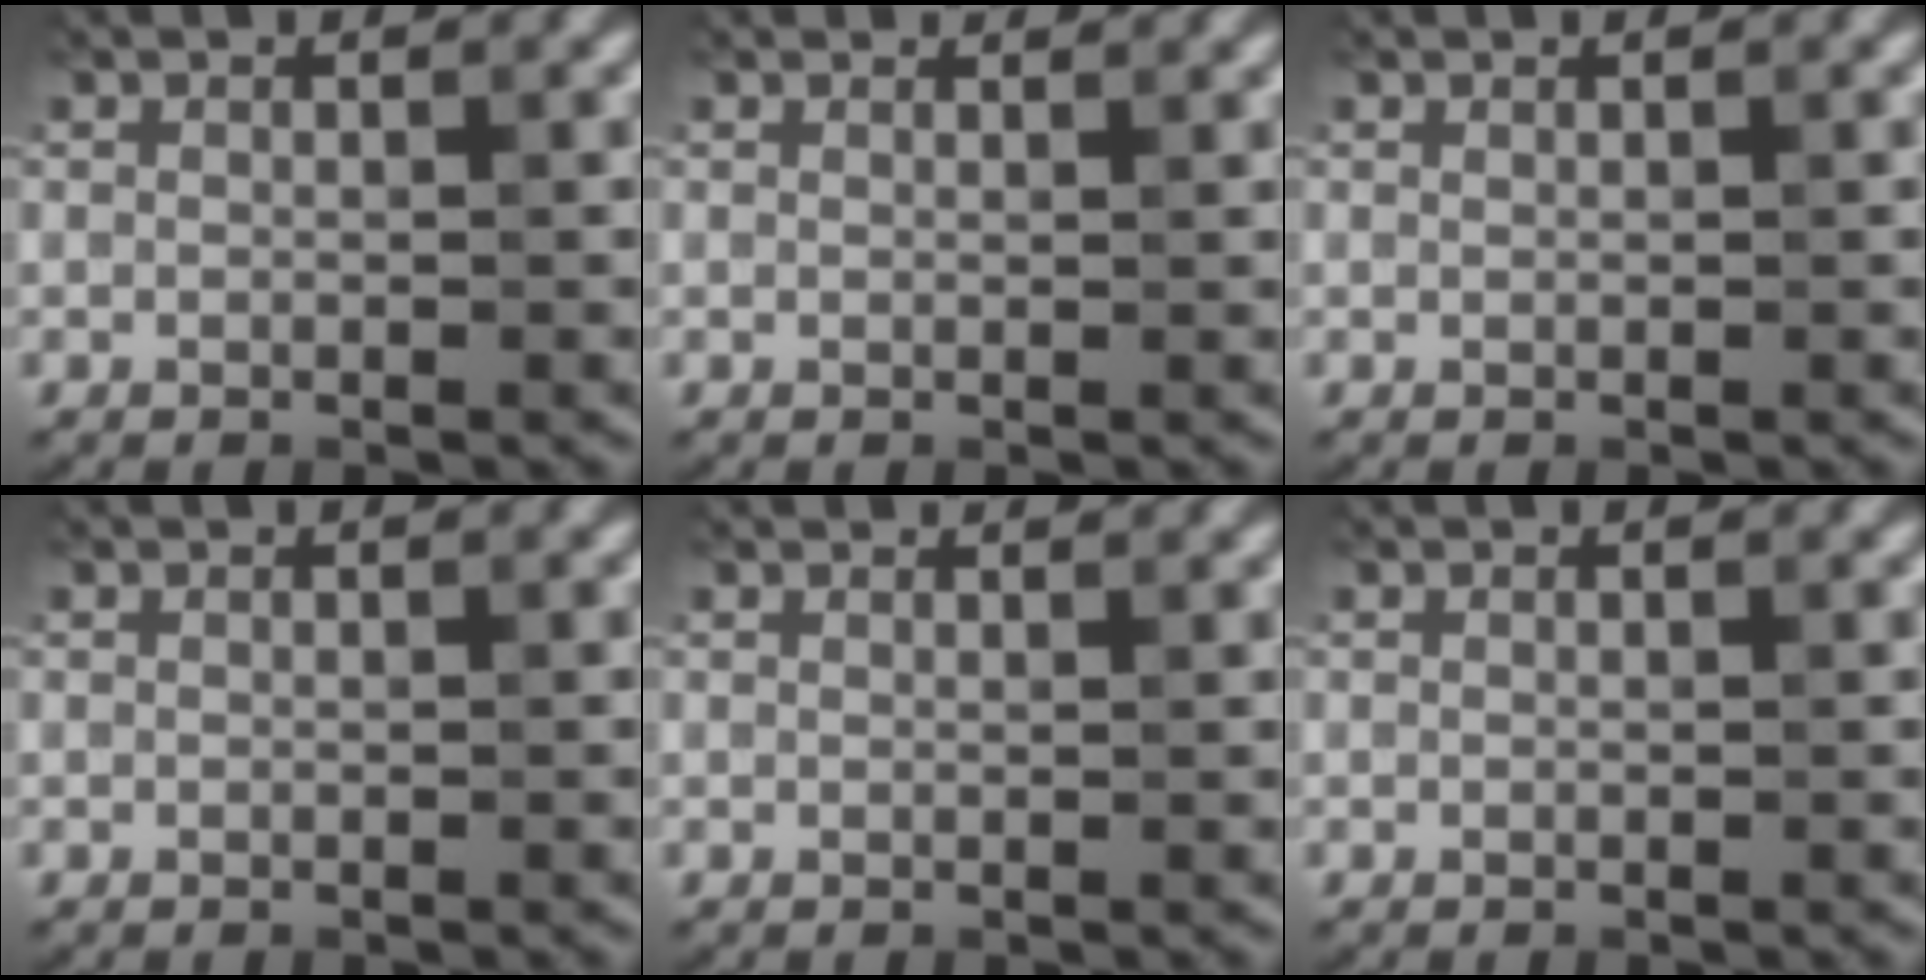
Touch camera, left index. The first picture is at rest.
{"total": 2.3, "force": [2.3, 0.2, 0.6], "torque": [-0.019, 0.002, 0.026]}
{"total": 0.0}
{"total": 0.0}
{"total": 1.9, "force": [1.8, 0.2, 0.5], "torque": [-0.016, 0.001, 0.018]}
{"total": 0.0}